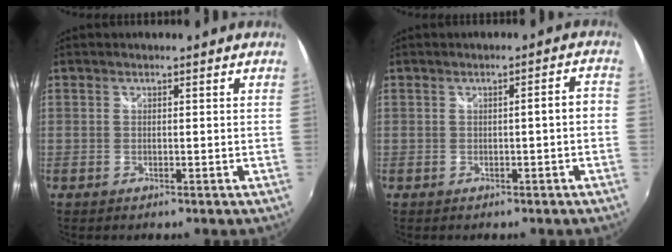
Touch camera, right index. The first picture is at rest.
{"total": 2.6, "force": [-0.8, -0.1, 2.5], "torque": [-0.039, 0.010, -0.003]}